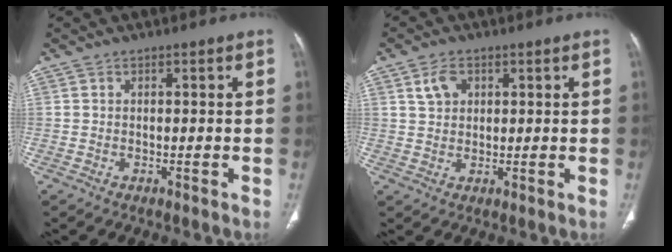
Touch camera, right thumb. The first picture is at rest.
{"total": 4.1, "force": [1.7, 2.9, 2.2], "torque": [-0.031, -0.001, 0.037]}